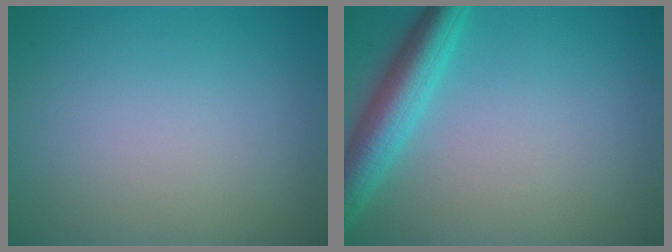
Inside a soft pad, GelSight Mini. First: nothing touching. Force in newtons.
{"total": 4.8, "press": 4.8, "slide": 0.2}